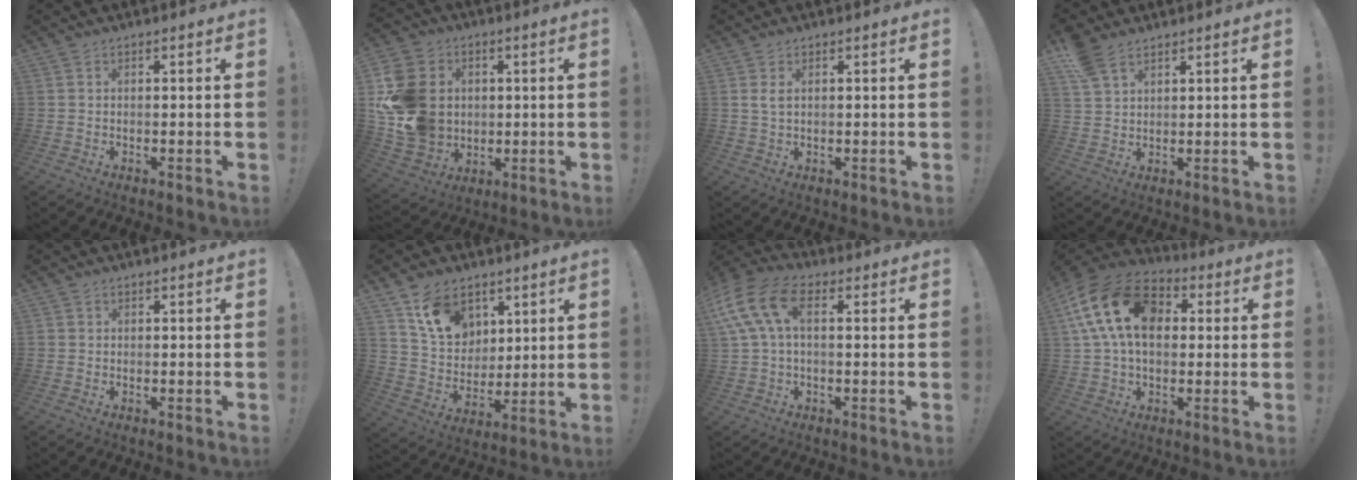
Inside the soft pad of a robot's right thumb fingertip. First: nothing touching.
{"total": 18.2, "force": [1.5, 15.3, 9.7], "torque": [-0.197, 0.008, 0.040]}
{"total": 2.7, "force": [1.2, 1.5, 2.0], "torque": [-0.039, 0.002, 0.021]}
{"total": 6.9, "force": [4.7, 3.9, 3.3], "torque": [-0.060, -0.016, 0.095]}
{"total": 0.7, "force": [0.0, 0.7, 0.1], "torque": [-0.003, 0.001, 0.001]}
{"total": 14.1, "force": [7.7, 10.1, 6.0], "torque": [-0.095, -0.038, 0.152]}
{"total": 13.4, "force": [3.4, 7.5, 10.6], "torque": [-0.224, 0.004, 0.064]}
{"total": 19.5, "force": [5.0, 12.9, 13.8], "torque": [-0.245, 0.010, 0.092]}